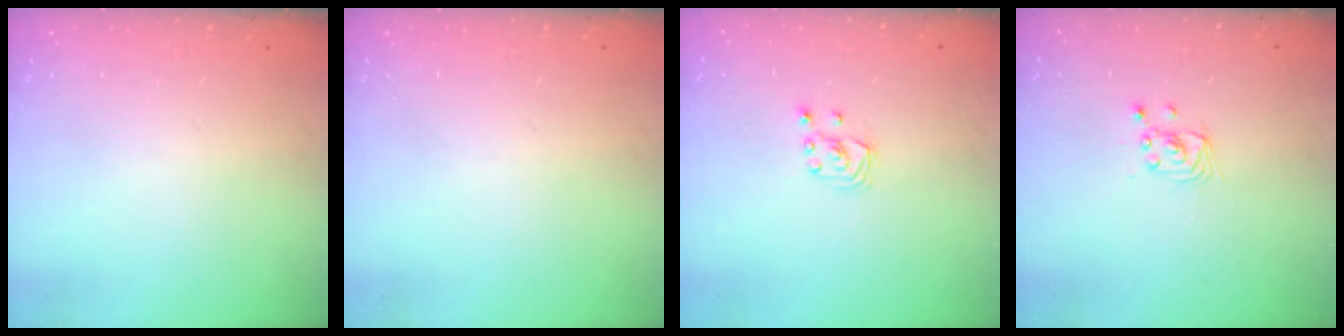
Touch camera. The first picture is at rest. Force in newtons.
{"total": 0.0}
{"total": 2.7, "press": 2.7, "slide": 0.3}
{"total": 2.5, "press": 2.5, "slide": 0.1}